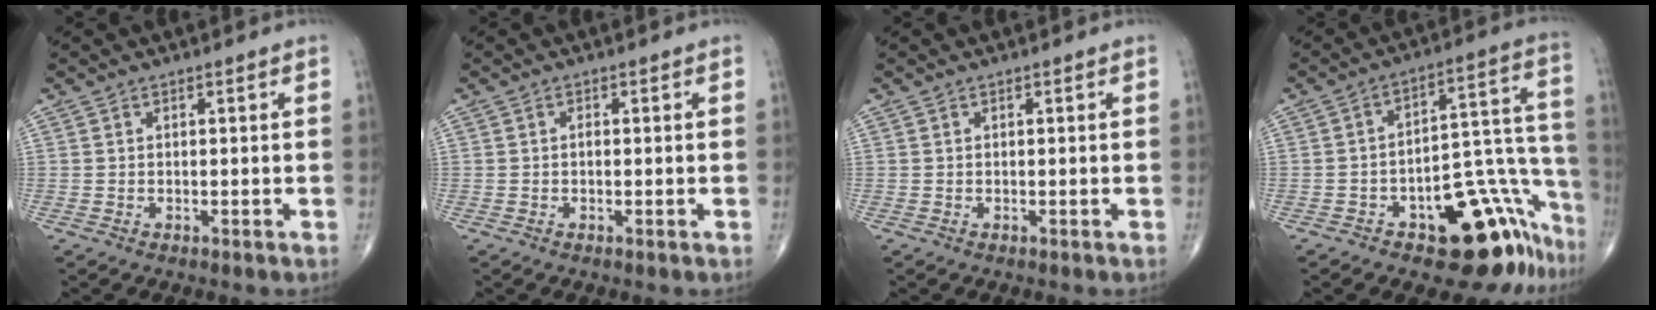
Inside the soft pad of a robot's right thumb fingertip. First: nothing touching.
{"total": 0.7, "force": [-0.1, 0.3, 0.6], "torque": [-0.011, 0.000, -0.003]}
{"total": 0.0}
{"total": 19.3, "force": [-11.7, 8.4, 12.8], "torque": [-0.059, 0.124, -0.159]}